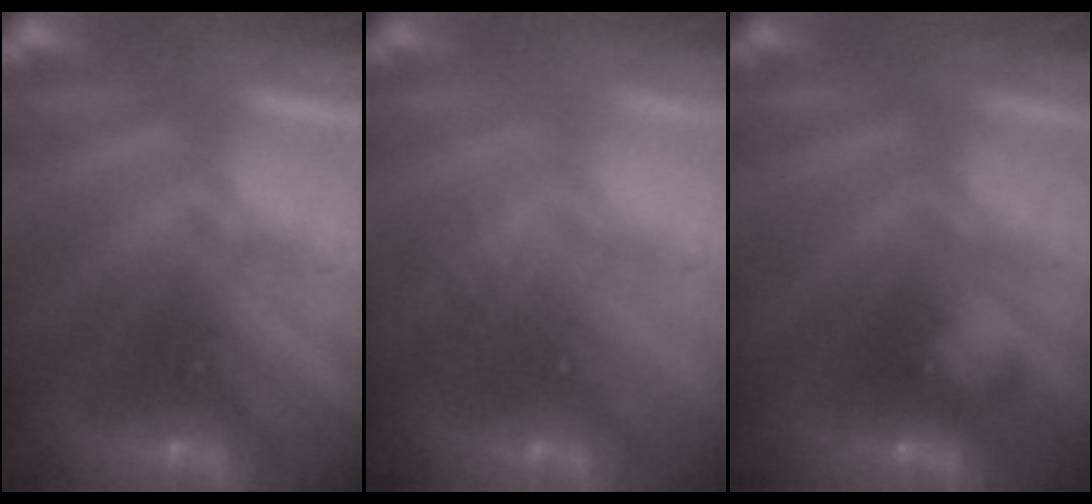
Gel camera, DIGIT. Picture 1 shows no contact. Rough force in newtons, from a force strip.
{"total": 2.8}
{"total": 2.2}